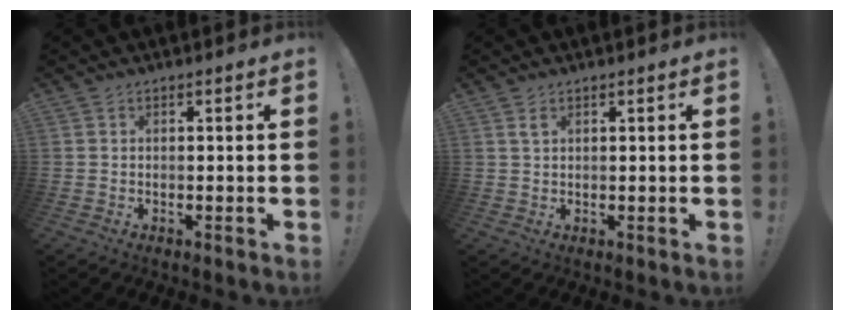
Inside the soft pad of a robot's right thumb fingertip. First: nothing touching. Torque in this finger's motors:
{"motor_torque": [-0.02, 0.10, -0.48, 0.06, -0.12]}